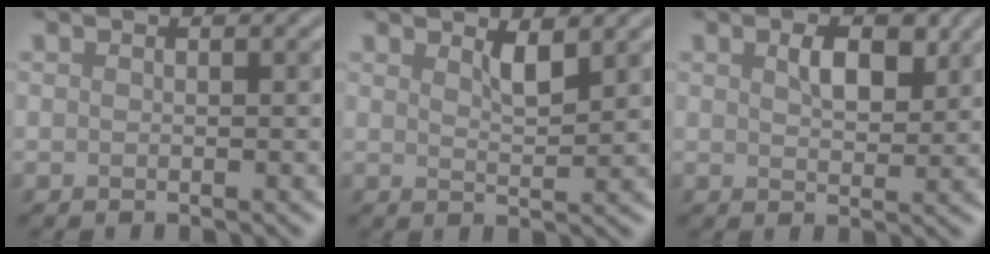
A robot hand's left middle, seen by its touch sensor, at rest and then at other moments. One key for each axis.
{"total": 2.0, "fx": 1.4, "fy": 0.5, "fz": 1.4, "tx": -0.024, "ty": -0.005, "tz": 0.024}
{"total": 2.9, "fx": 1.3, "fy": 1.5, "fz": 2.1, "tx": -0.038, "ty": 0.000, "tz": 0.025}